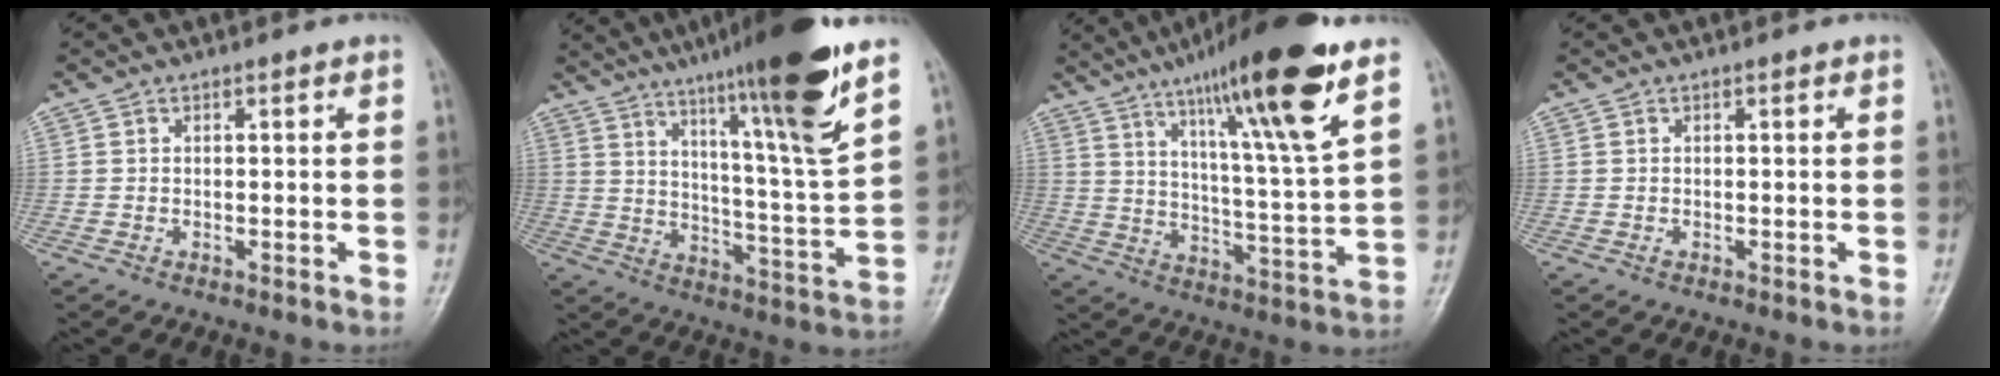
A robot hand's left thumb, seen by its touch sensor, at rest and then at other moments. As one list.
[{"total": 20.1, "force": [13.0, 0.5, 15.3], "torque": [-0.217, -0.061, 0.199]}, {"total": 20.0, "force": [12.0, 1.7, 15.9], "torque": [-0.240, -0.053, 0.191]}, {"total": 0.6, "force": [0.1, 0.4, 0.5], "torque": [-0.003, 0.001, 0.002]}]